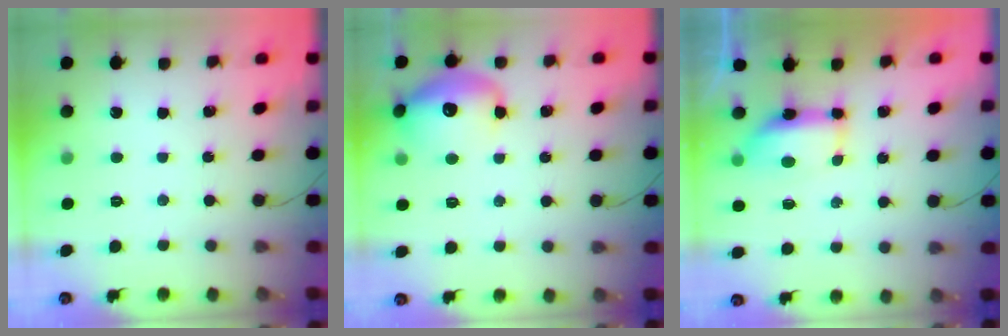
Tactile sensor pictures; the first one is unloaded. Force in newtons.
{"total": 14.7, "press": 14.5, "slide": 2.4}
{"total": 8.2, "press": 7.5, "slide": 3.1}